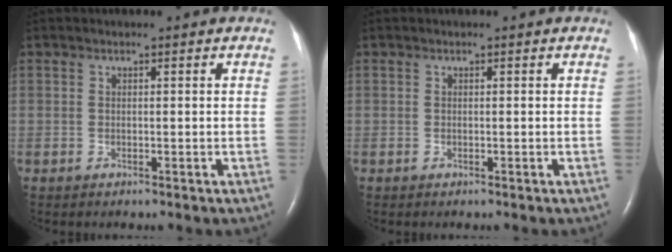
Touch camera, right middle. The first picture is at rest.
{"total": 0.0}